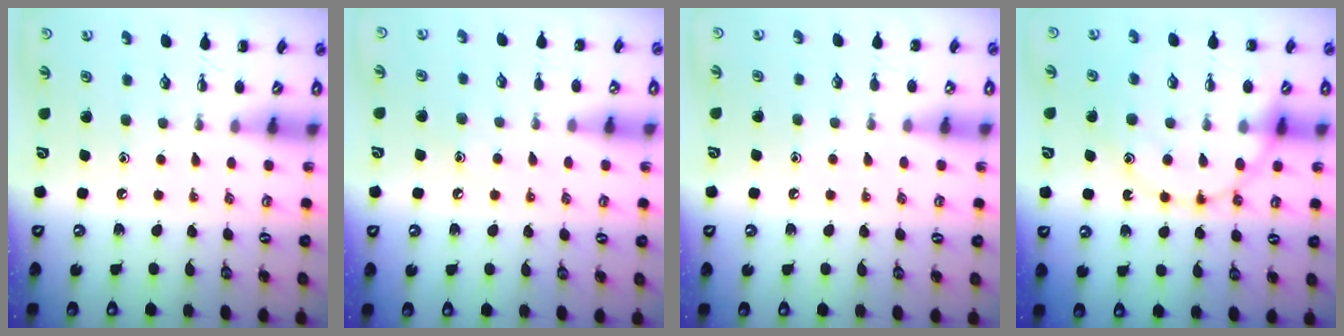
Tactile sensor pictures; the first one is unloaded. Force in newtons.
{"total": 6.7, "press": 6.4, "slide": 1.8}
{"total": 5.3, "press": 5.0, "slide": 1.9}
{"total": 17.0, "press": 16.8, "slide": 2.6}